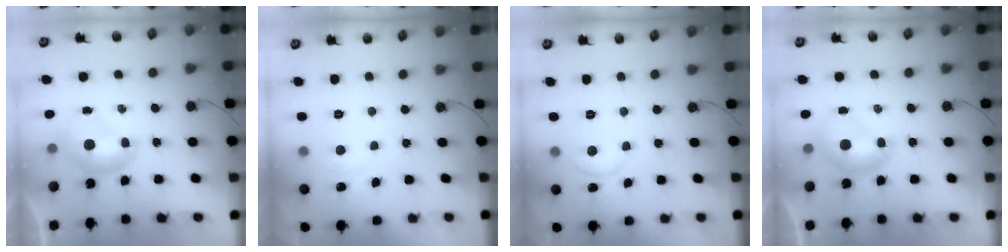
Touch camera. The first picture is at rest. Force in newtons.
{"total": 1.6, "press": 1.4, "slide": 0.7}
{"total": 0.6, "press": 0.4, "slide": 0.5}
{"total": 0.0}